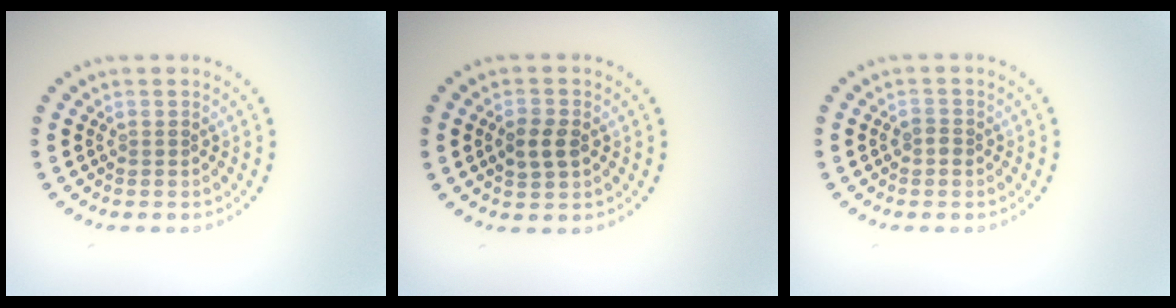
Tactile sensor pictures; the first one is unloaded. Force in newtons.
{"total": 2.6, "press": 2.6, "slide": 0.1}
{"total": 0.9, "press": 0.9, "slide": 0.2}